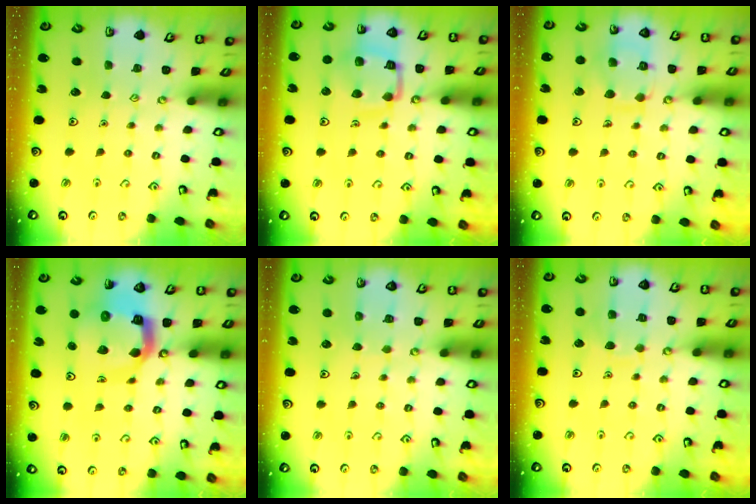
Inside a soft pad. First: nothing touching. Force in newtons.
{"total": 14.2, "press": 14.2, "slide": 1.5}
{"total": 11.0, "press": 11.0, "slide": 0.9}
{"total": 12.1, "press": 12.0, "slide": 1.4}
{"total": 4.7, "press": 4.6, "slide": 0.4}
{"total": 6.7, "press": 6.7, "slide": 0.7}